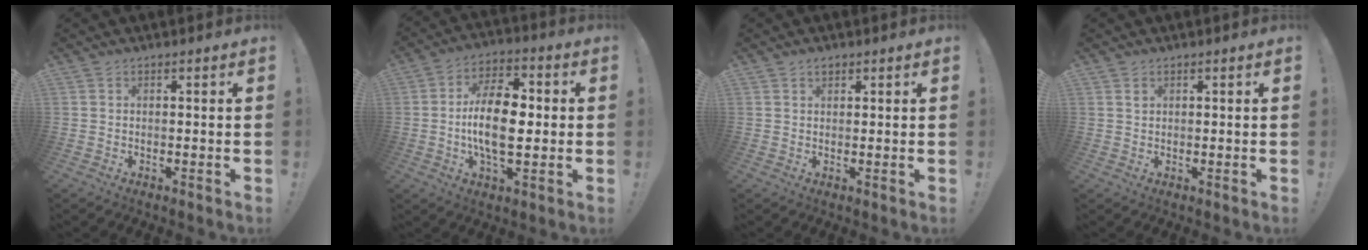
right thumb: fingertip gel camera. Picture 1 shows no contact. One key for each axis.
{"total": 15.7, "fx": -1.3, "fy": 8.1, "fz": 13.4, "tx": -0.253, "ty": 0.006, "tz": -0.033}
{"total": 1.4, "fx": 1.0, "fy": 0.8, "fz": 0.5, "tx": -0.005, "ty": -0.003, "tz": 0.018}
{"total": 1.0, "fx": 0.6, "fy": 0.7, "fz": 0.3, "tx": -0.004, "ty": 0.001, "tz": 0.010}